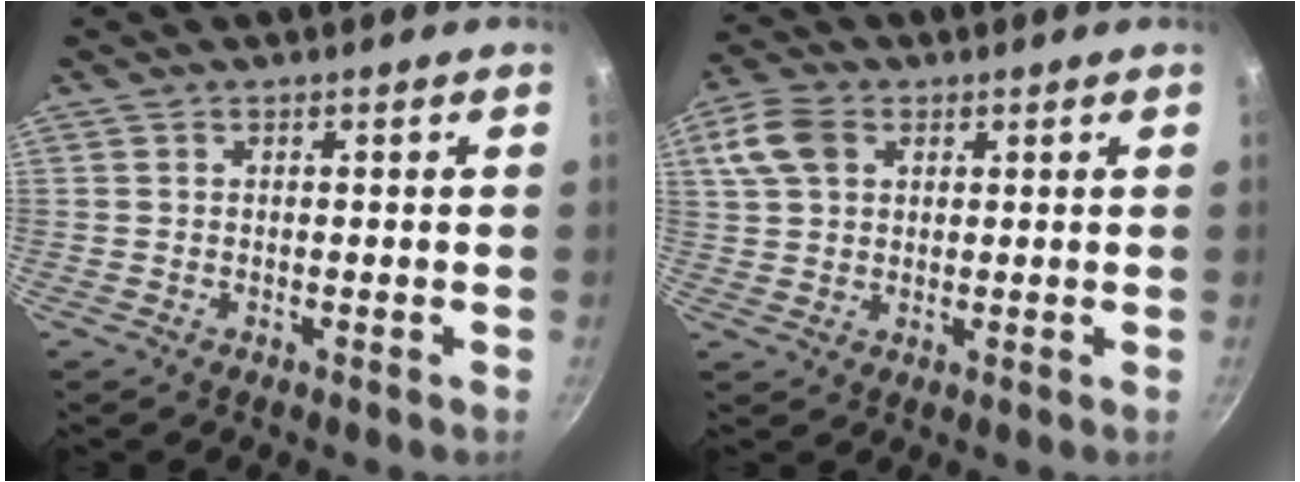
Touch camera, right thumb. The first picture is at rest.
{"total": 8.2, "force": [2.9, 5.8, 4.9], "torque": [-0.091, 0.005, 0.045]}